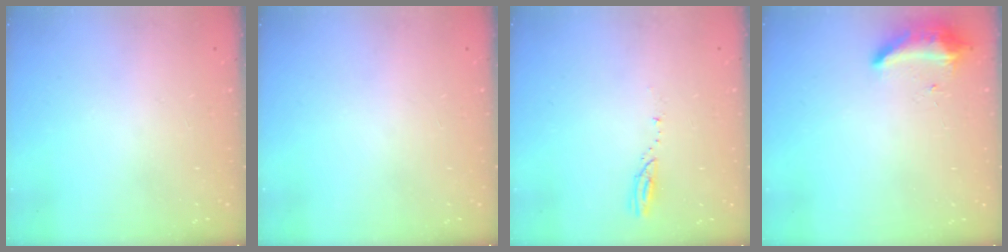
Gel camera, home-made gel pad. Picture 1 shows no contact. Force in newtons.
{"total": 0.0}
{"total": 3.1, "press": 3.1, "slide": 0.3}
{"total": 9.1, "press": 8.7, "slide": 2.6}